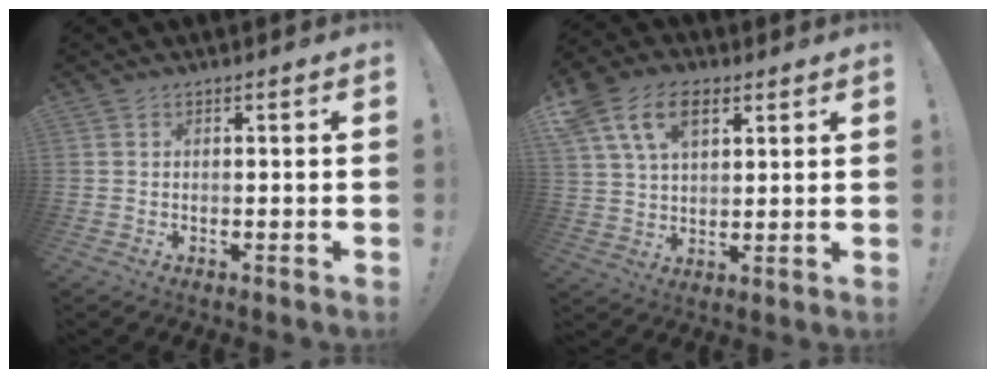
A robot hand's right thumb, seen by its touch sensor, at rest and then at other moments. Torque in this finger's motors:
{"motor_torque": [0.62, 0.66, 0.45, 0.20, 0.19]}